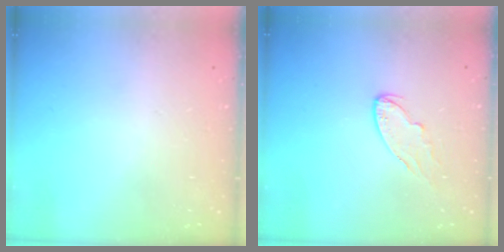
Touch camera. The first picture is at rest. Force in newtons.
{"total": 6.1, "press": 6.1, "slide": 0.6}